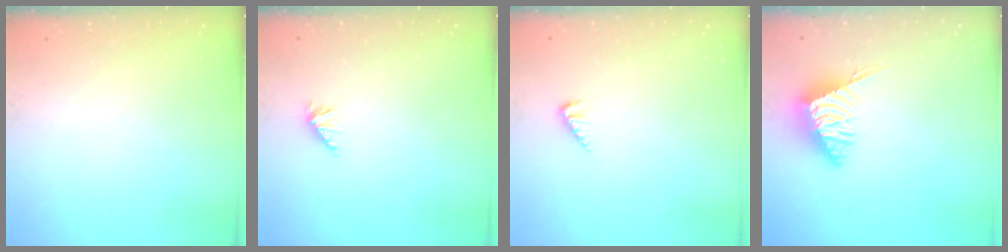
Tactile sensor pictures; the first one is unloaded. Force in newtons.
{"total": 1.9, "press": 1.9, "slide": 0.4}
{"total": 4.2, "press": 4.1, "slide": 0.6}
{"total": 6.2, "press": 6.2, "slide": 0.1}